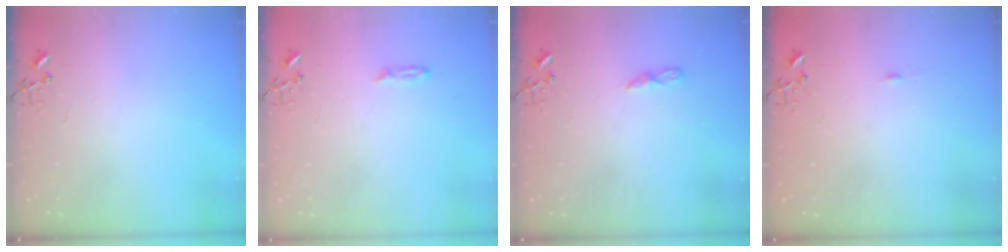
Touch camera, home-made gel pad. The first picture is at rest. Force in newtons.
{"total": 3.2, "press": 3.1, "slide": 0.3}
{"total": 5.5, "press": 5.4, "slide": 0.4}
{"total": 3.3, "press": 3.3, "slide": 0.4}